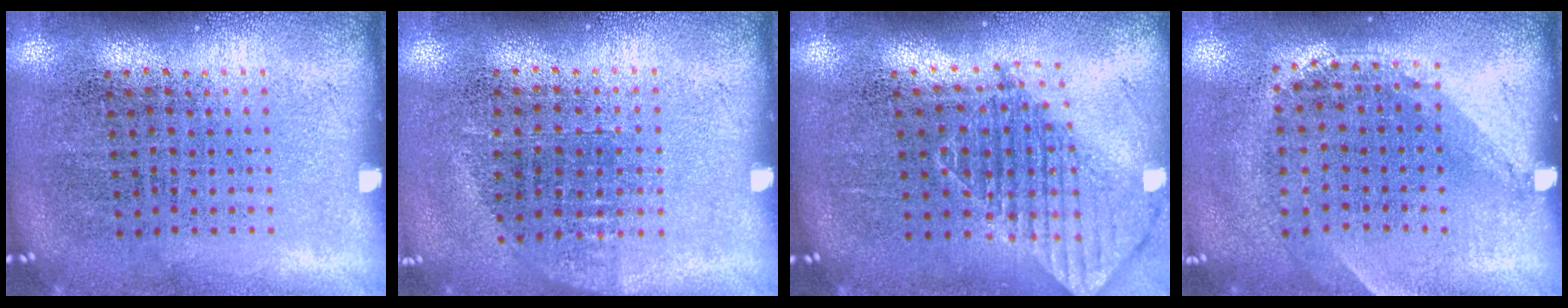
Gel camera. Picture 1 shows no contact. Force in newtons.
{"total": 0.6, "press": 0.6, "slide": 0.3}
{"total": 1.2, "press": 1.1, "slide": 0.6}
{"total": 1.3, "press": 0.9, "slide": 0.9}